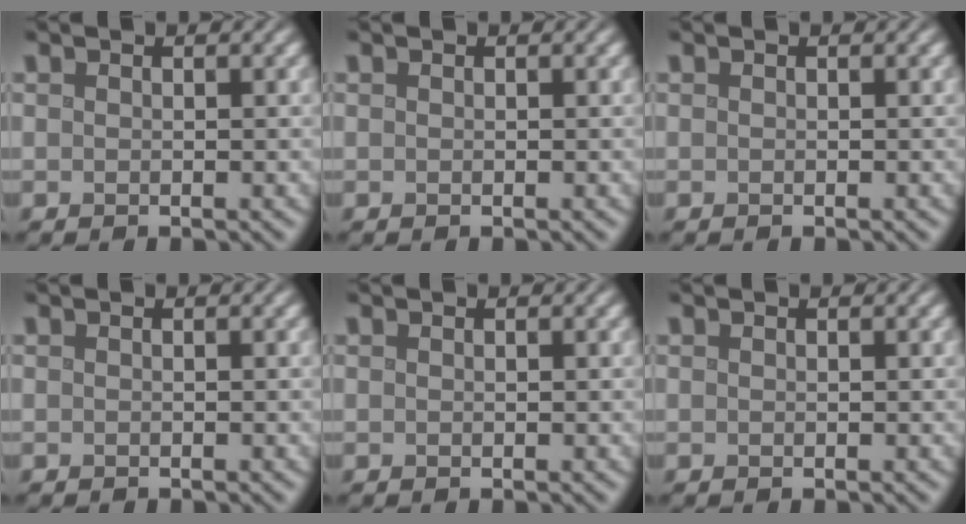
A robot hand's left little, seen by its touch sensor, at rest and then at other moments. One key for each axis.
{"total": 0.0}
{"total": 0.0}
{"total": 0.0}
{"total": 0.0}
{"total": 0.0}